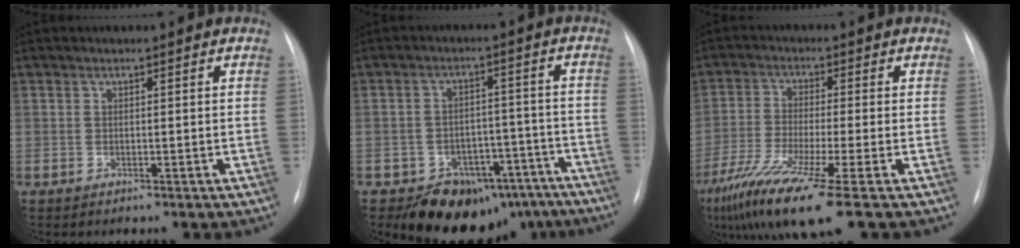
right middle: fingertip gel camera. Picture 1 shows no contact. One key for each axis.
{"total": 13.4, "fx": -11.0, "fy": 7.3, "fz": 2.5, "tx": -0.009, "ty": 0.043, "tz": -0.138}
{"total": 12.1, "fx": -7.7, "fy": -0.6, "fz": 9.3, "tx": -0.180, "ty": -0.041, "tz": -0.139}